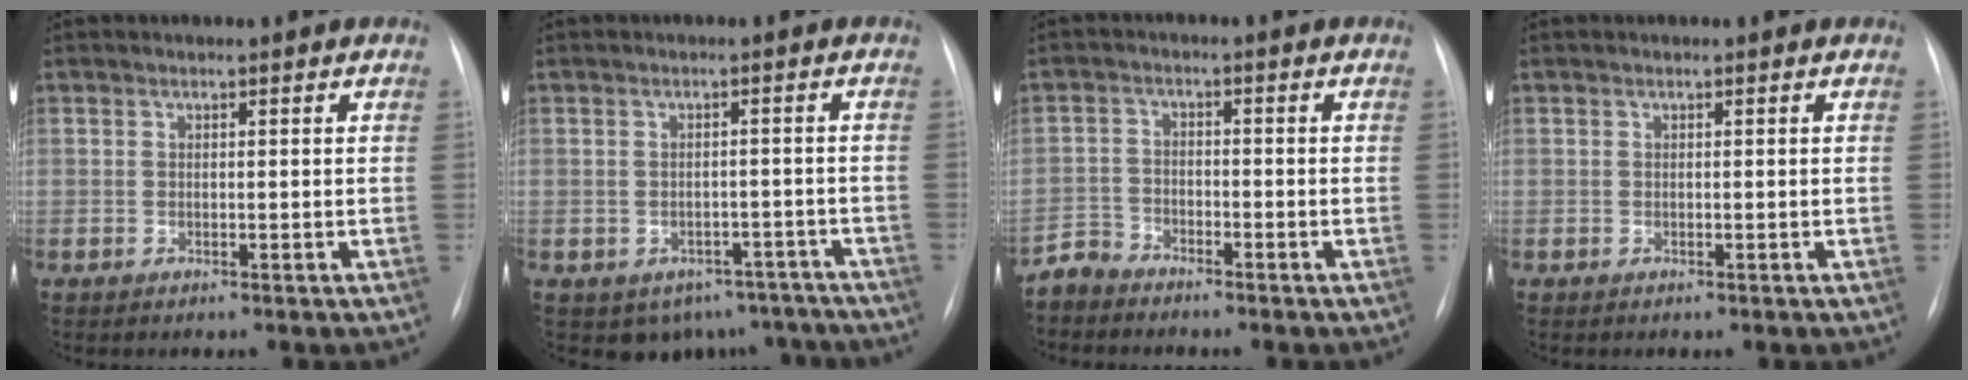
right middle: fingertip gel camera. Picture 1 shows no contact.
{"total": 8.5, "force": [-6.3, 5.5, 1.5], "torque": [-0.006, 0.015, -0.069]}
{"total": 3.1, "force": [-2.9, 0.8, -0.7], "torque": [0.016, -0.007, -0.060]}
{"total": 0.0}